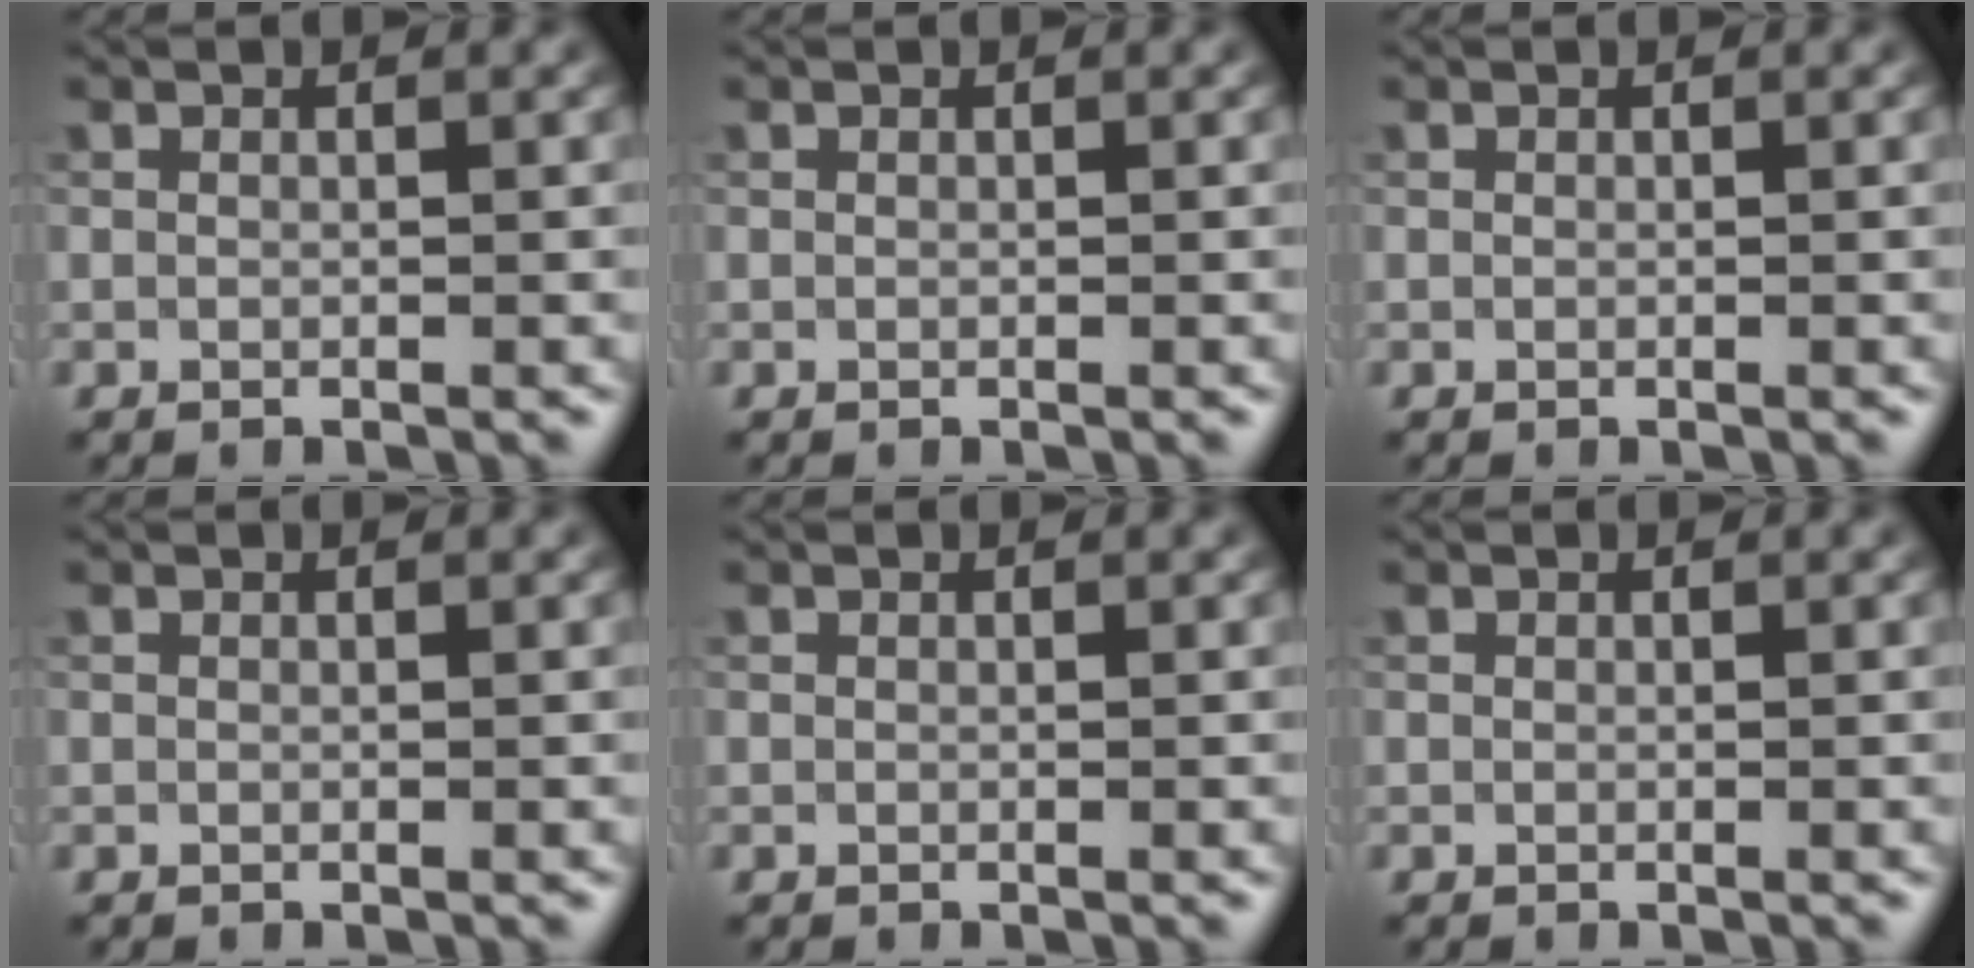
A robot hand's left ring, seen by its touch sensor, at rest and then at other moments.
{"total": 0.0}
{"total": 0.0}
{"total": 0.0}
{"total": 0.0}
{"total": 0.0}